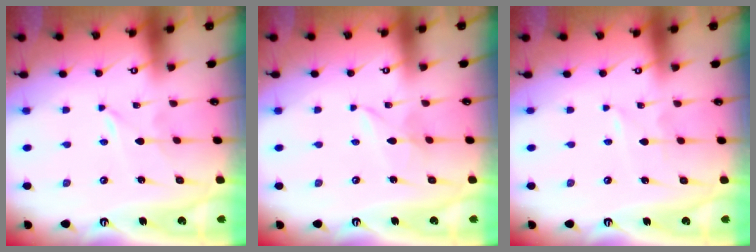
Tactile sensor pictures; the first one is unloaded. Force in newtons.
{"total": 2.6, "press": 2.6, "slide": 0.3}
{"total": 0.9, "press": 0.9, "slide": 0.1}